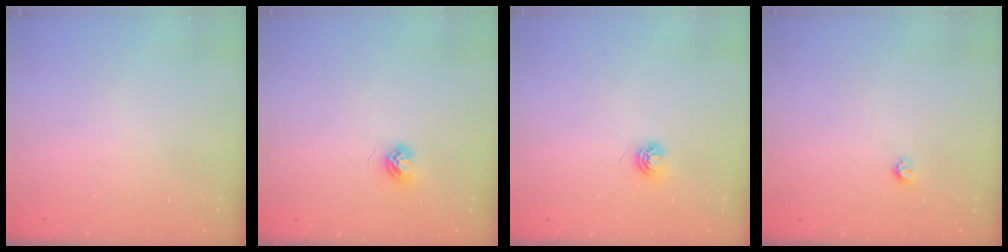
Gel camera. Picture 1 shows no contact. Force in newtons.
{"total": 4.2, "press": 4.2, "slide": 0.4}
{"total": 5.0, "press": 4.9, "slide": 0.6}
{"total": 3.9, "press": 3.9, "slide": 0.3}